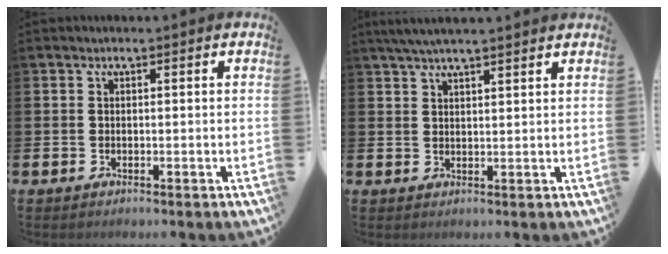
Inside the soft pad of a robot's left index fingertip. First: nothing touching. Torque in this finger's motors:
{"motor_torque": [-0.10, -0.84, 0.69, 0.21]}